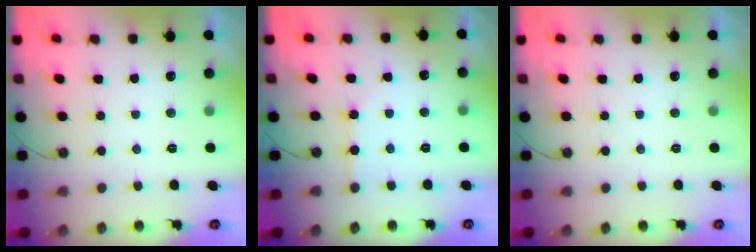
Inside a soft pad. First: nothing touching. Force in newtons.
{"total": 2.6, "press": 2.5, "slide": 0.5}
{"total": 0.0}